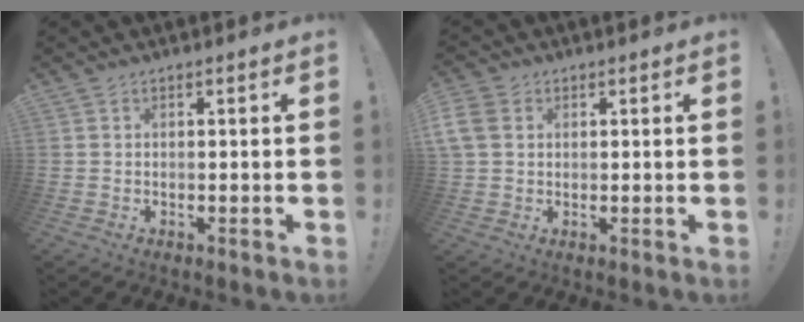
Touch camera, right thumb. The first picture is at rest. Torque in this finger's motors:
{"motor_torque": [0.02, 0.47, -0.49, 0.67, 0.23]}